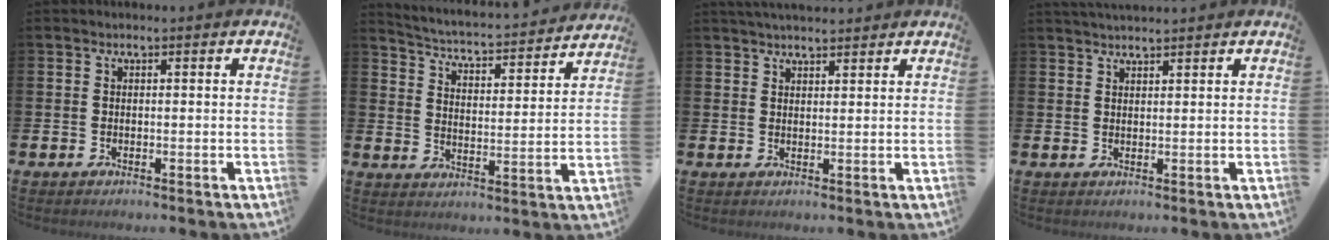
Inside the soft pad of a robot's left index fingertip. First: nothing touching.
{"total": 4.2, "force": [4.0, 0.5, 0.8], "torque": [-0.041, -0.043, 0.060]}
{"total": 2.9, "force": [2.8, 0.5, 0.4], "torque": [-0.005, -0.011, 0.050]}
{"total": 2.1, "force": [2.0, 0.1, 0.3], "torque": [-0.010, -0.005, 0.038]}